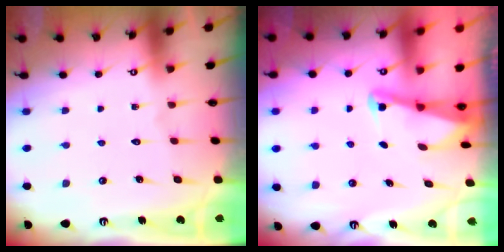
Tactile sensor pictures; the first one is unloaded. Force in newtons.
{"total": 2.0, "press": 2.0, "slide": 0.4}